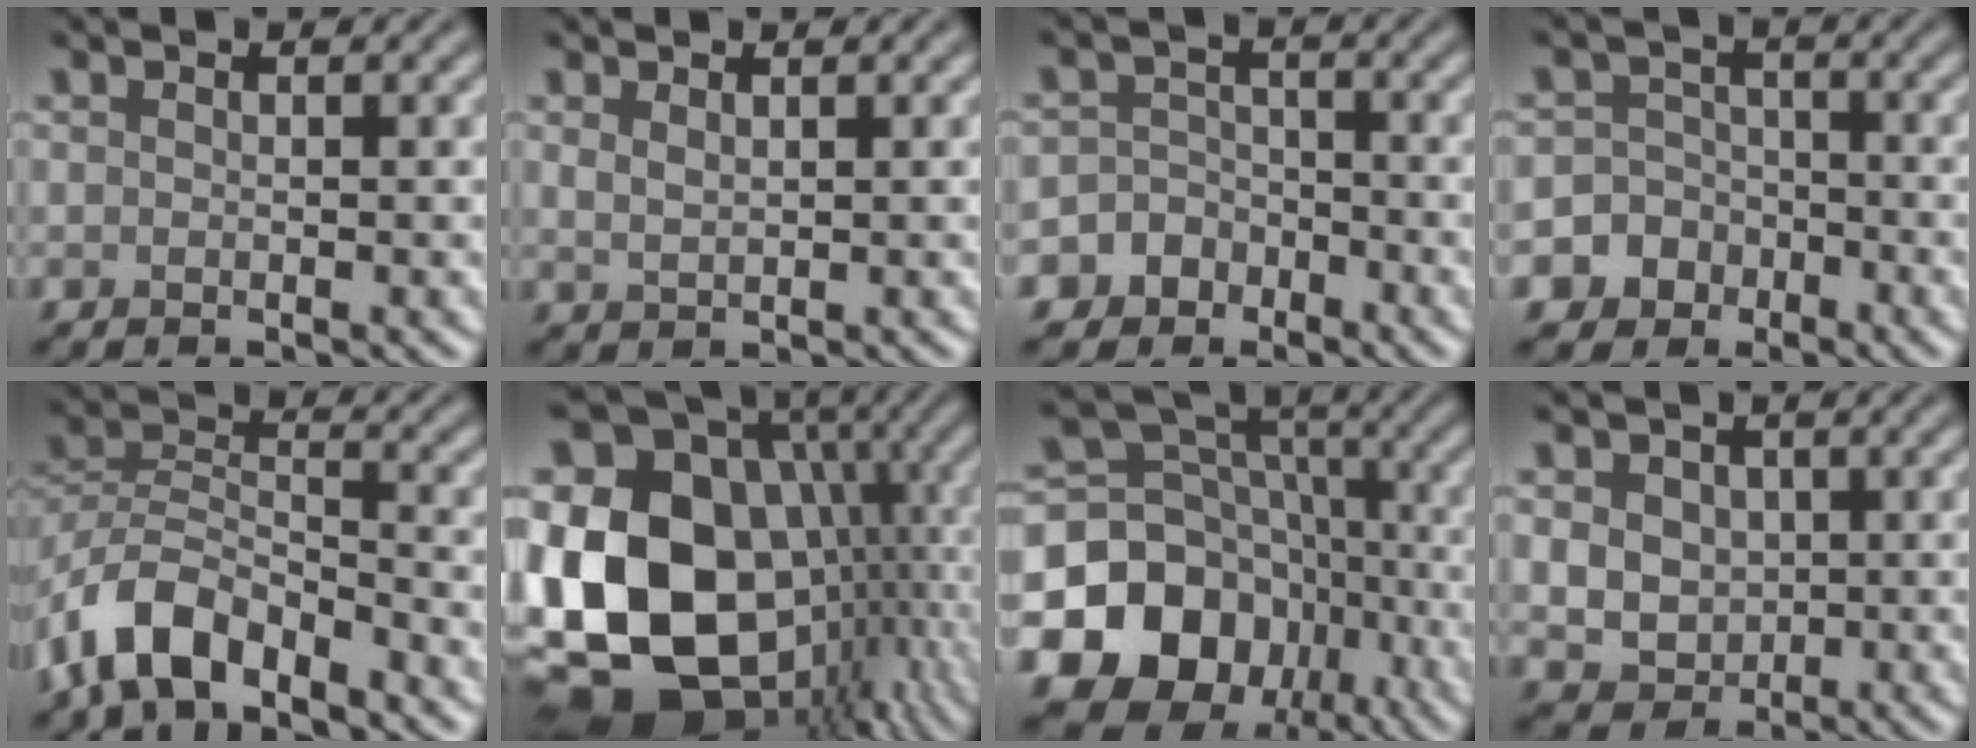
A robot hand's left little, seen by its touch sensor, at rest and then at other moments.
{"total": 1.2, "force": [0.8, 0.5, 0.8], "torque": [-0.020, -0.002, 0.020]}
{"total": 5.5, "force": [-3.3, 4.4, 0.3], "torque": [0.024, -0.005, -0.076]}
{"total": 7.2, "force": [-3.8, 6.1, 0.5], "torque": [0.002, -0.009, -0.084]}
{"total": 7.0, "force": [-5.0, 3.0, 3.8], "torque": [-0.062, 0.002, -0.102]}
{"total": 22.8, "force": [-3.1, 18.2, 13.4], "torque": [-0.264, -0.014, -0.060]}
{"total": 14.6, "force": [-6.3, 11.9, 5.6], "torque": [-0.115, -0.005, -0.118]}
{"total": 5.2, "force": [0.7, 4.5, 2.6], "torque": [-0.047, 0.011, 0.006]}